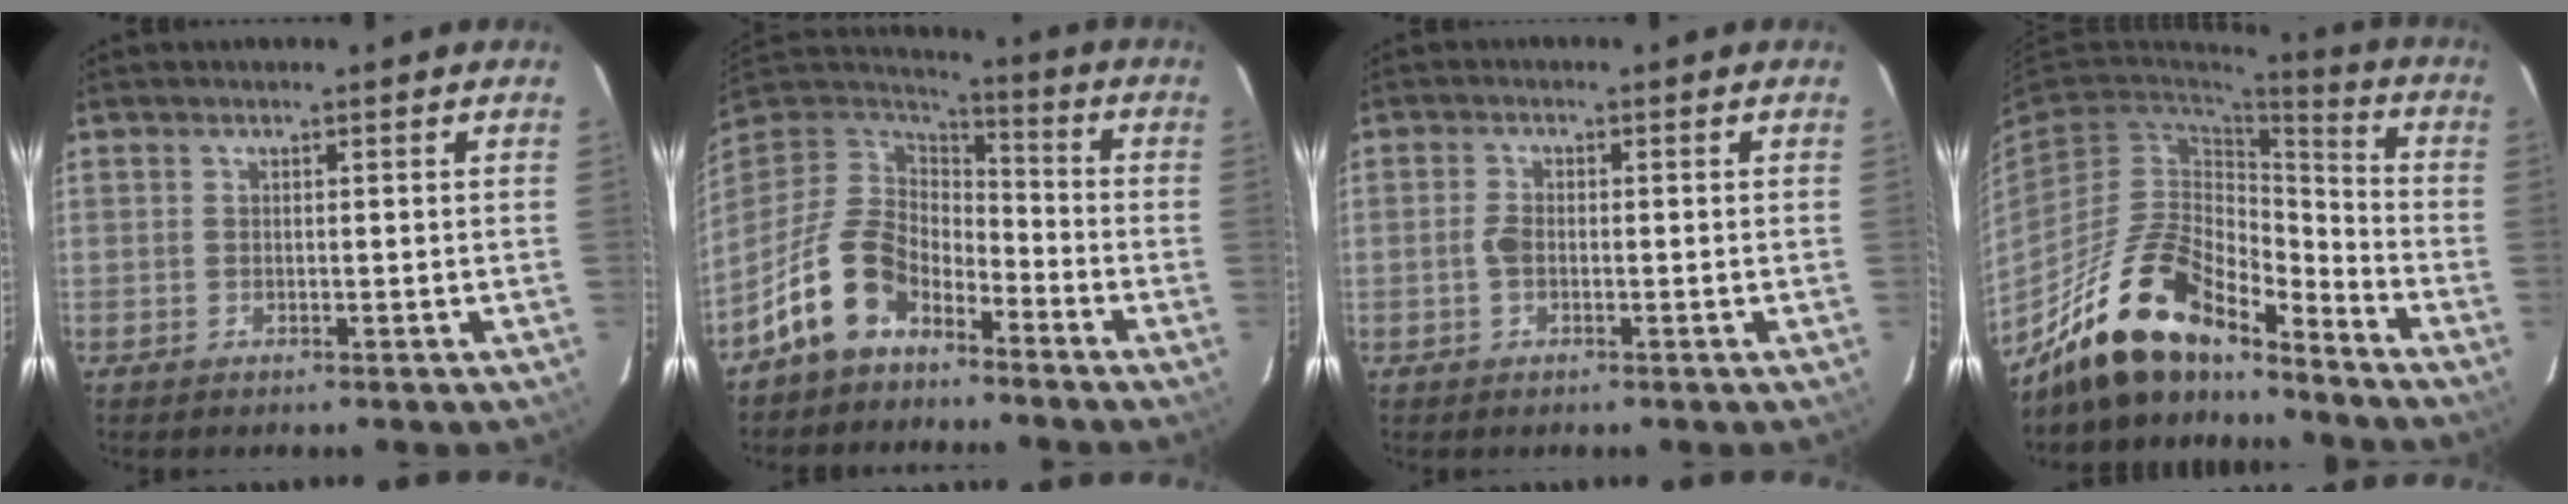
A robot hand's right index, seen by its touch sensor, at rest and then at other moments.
{"total": 13.4, "force": [-8.0, 8.2, 6.9], "torque": [-0.161, 0.016, -0.145]}
{"total": 2.3, "force": [-0.6, 1.3, 1.8], "torque": [-0.041, 0.004, -0.011]}
{"total": 17.8, "force": [-14.4, 6.2, 8.5], "torque": [-0.171, 0.013, -0.259]}